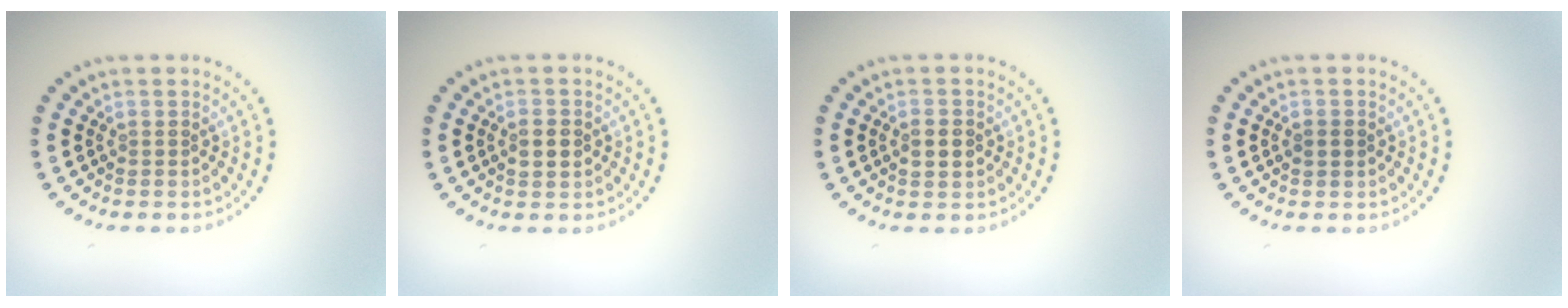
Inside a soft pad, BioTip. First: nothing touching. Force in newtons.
{"total": 2.3, "press": 2.2, "slide": 0.1}
{"total": 2.3, "press": 2.2, "slide": 0.1}
{"total": 1.4, "press": 1.4, "slide": 0.1}